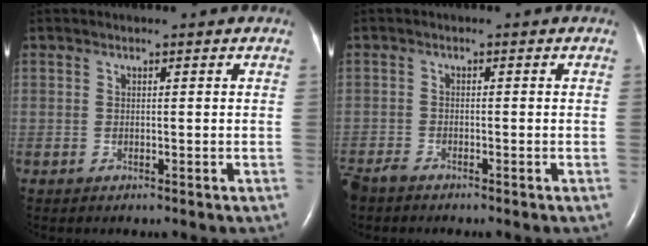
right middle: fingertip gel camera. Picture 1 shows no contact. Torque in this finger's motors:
{"motor_torque": [0.34, -0.45, 0.00, 0.02]}